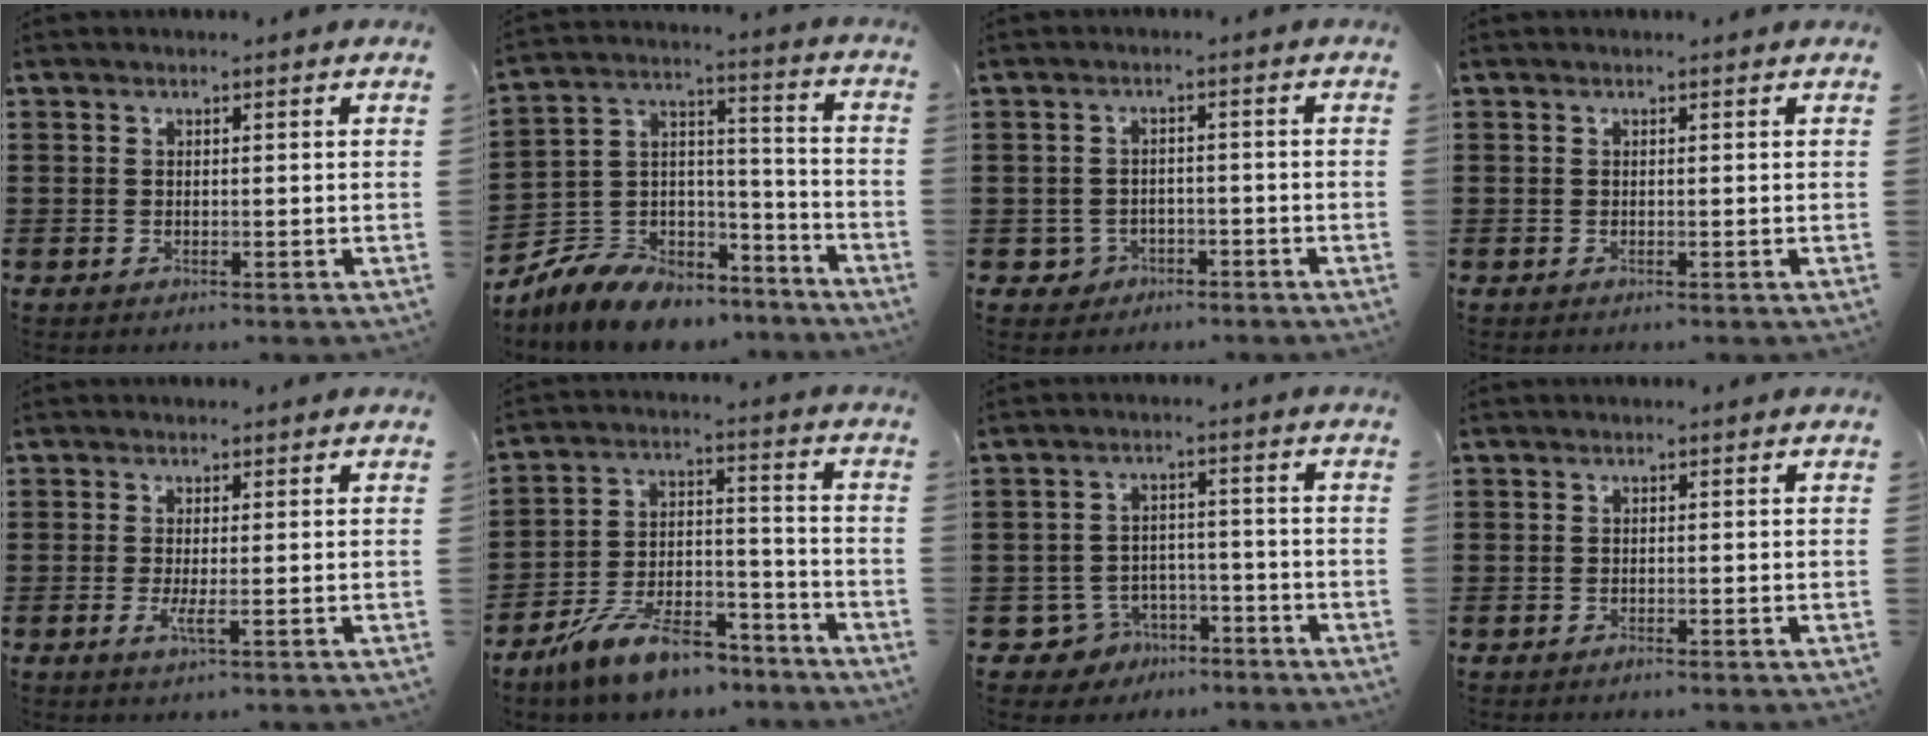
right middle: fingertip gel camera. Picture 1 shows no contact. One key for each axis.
{"total": 8.6, "fx": -7.5, "fy": 4.0, "fz": 1.5, "tx": -0.050, "ty": 0.014, "tz": -0.149}
{"total": 2.5, "fx": -1.8, "fy": 1.7, "fz": 0.4, "tx": -0.015, "ty": 0.003, "tz": -0.042}
{"total": 0.0}
{"total": 2.1, "fx": -0.5, "fy": 0.4, "fz": 2.0, "tx": -0.044, "ty": -0.005, "tz": -0.012}
{"total": 11.5, "fx": -9.5, "fy": 3.4, "fz": 5.5, "tx": -0.104, "ty": 0.038, "tz": -0.182}
{"total": 4.9, "fx": -4.0, "fy": 2.8, "fz": 0.7, "tx": -0.036, "ty": 0.011, "tz": -0.084}
{"total": 0.6, "fx": -0.6, "fy": 0.3, "fz": 0.1, "tx": -0.003, "ty": 0.000, "tz": -0.012}